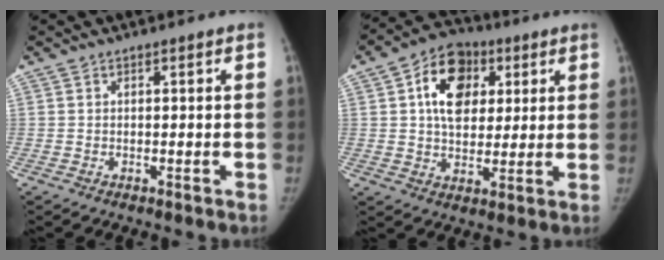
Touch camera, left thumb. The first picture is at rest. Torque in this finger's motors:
{"motor_torque": [0.06, 0.17, 1.06, -0.07, 0.19]}